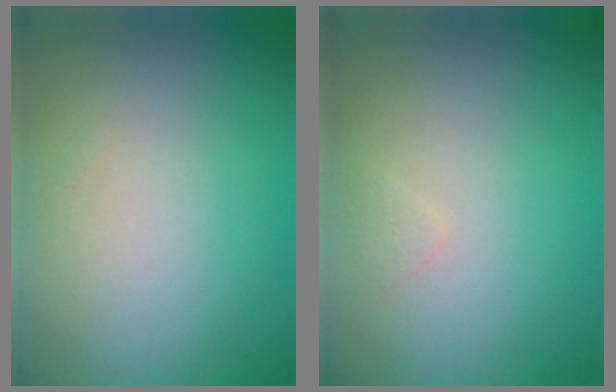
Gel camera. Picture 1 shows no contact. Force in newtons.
{"total": 0.6, "press": 0.6, "slide": 0.0}